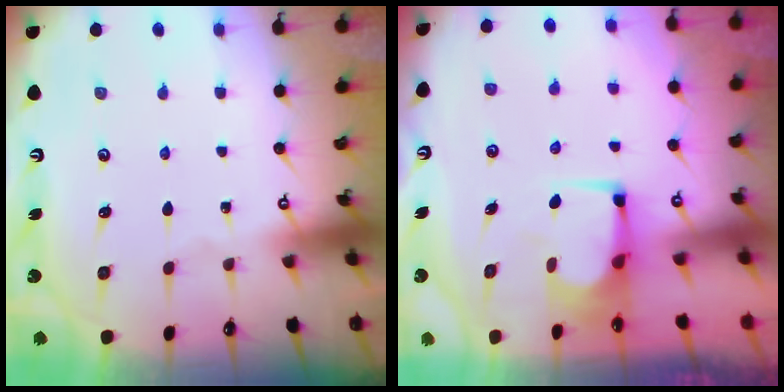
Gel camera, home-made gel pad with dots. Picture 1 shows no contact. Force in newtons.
{"total": 2.4, "press": 2.4, "slide": 0.2}